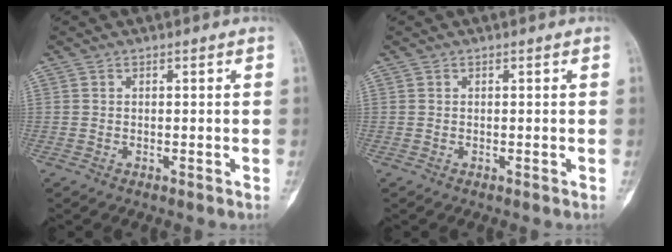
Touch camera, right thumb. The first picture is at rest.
{"total": 0.0}